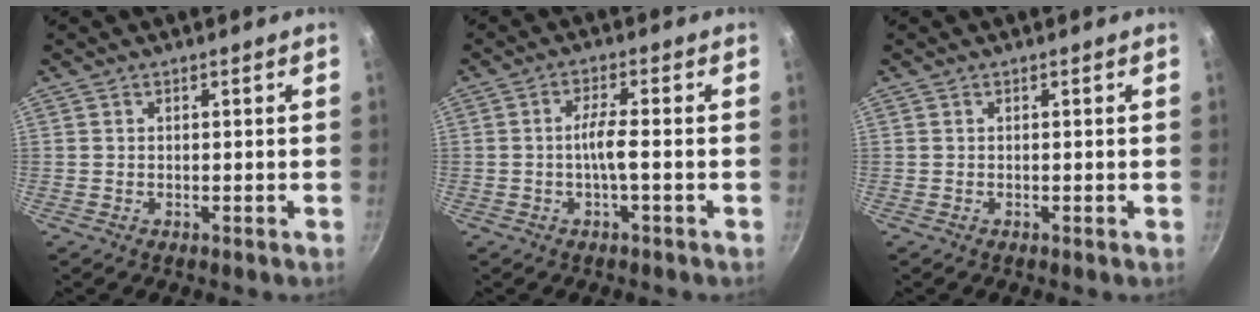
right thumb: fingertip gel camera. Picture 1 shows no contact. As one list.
[{"total": 3.9, "force": [-1.0, 0.3, 3.8], "torque": [-0.083, 0.013, -0.023]}, {"total": 0.0}]